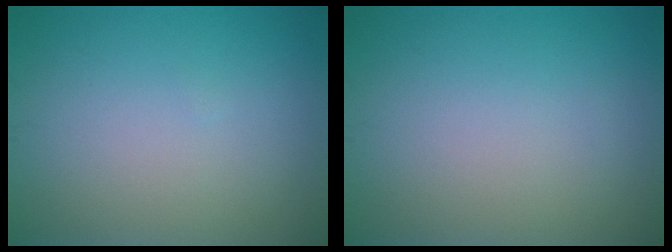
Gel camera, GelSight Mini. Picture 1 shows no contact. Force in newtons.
{"total": 0.0}